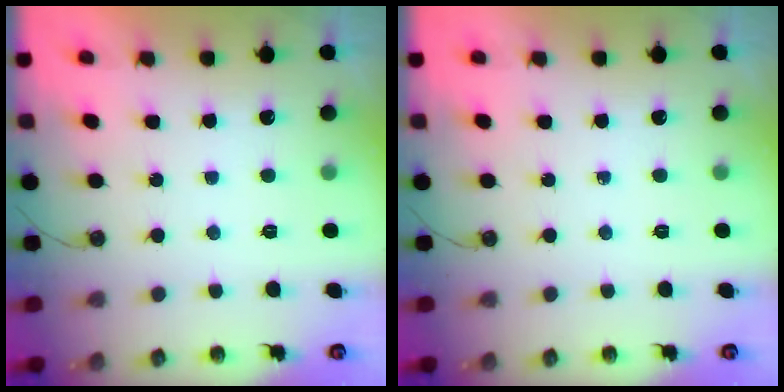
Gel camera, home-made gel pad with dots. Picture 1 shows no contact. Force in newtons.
{"total": 0.0}